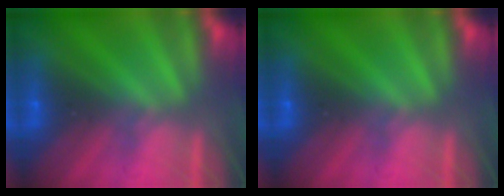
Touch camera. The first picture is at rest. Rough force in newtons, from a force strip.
{"total": 0.0}